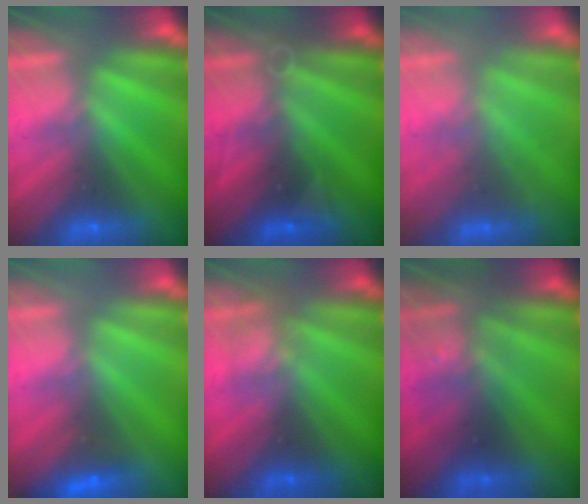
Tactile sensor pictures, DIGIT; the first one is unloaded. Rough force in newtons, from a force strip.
{"total": 2.8}
{"total": 2.4}
{"total": 2.3}
{"total": 2.4}
{"total": 3.0}